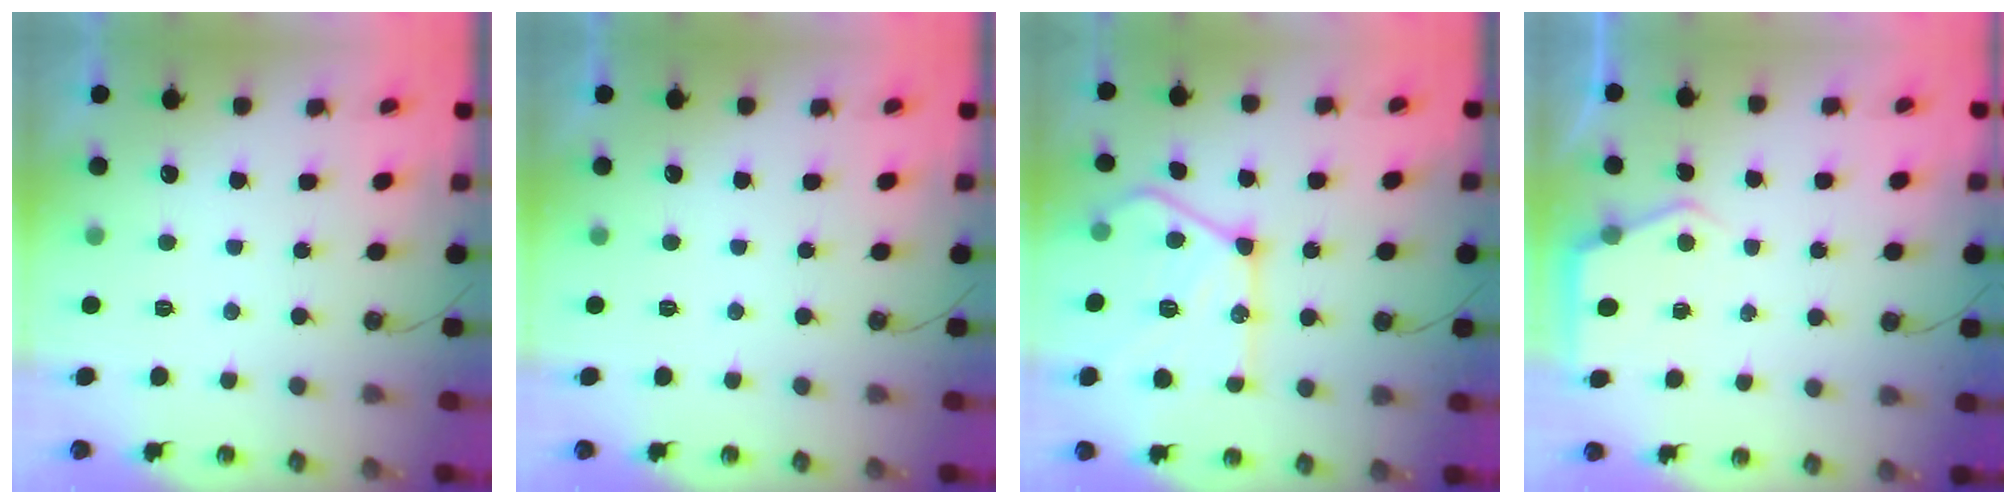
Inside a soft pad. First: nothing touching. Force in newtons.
{"total": 0.0}
{"total": 19.1, "press": 19.1, "slide": 1.0}
{"total": 3.3, "press": 3.3, "slide": 0.5}